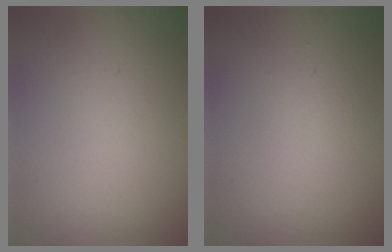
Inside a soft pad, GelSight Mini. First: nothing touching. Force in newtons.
{"total": 1.4, "press": 1.3, "slide": 0.1}